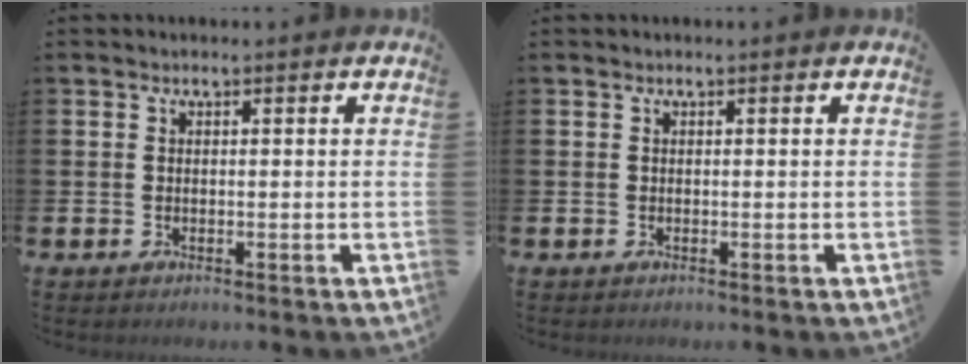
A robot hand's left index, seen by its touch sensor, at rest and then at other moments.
{"total": 0.0}